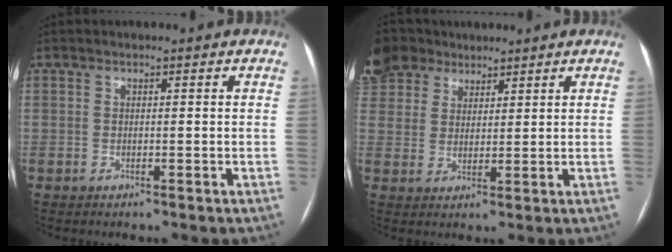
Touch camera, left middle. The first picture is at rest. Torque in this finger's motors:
{"motor_torque": [0.71, 0.00, 1.05, 0.21]}